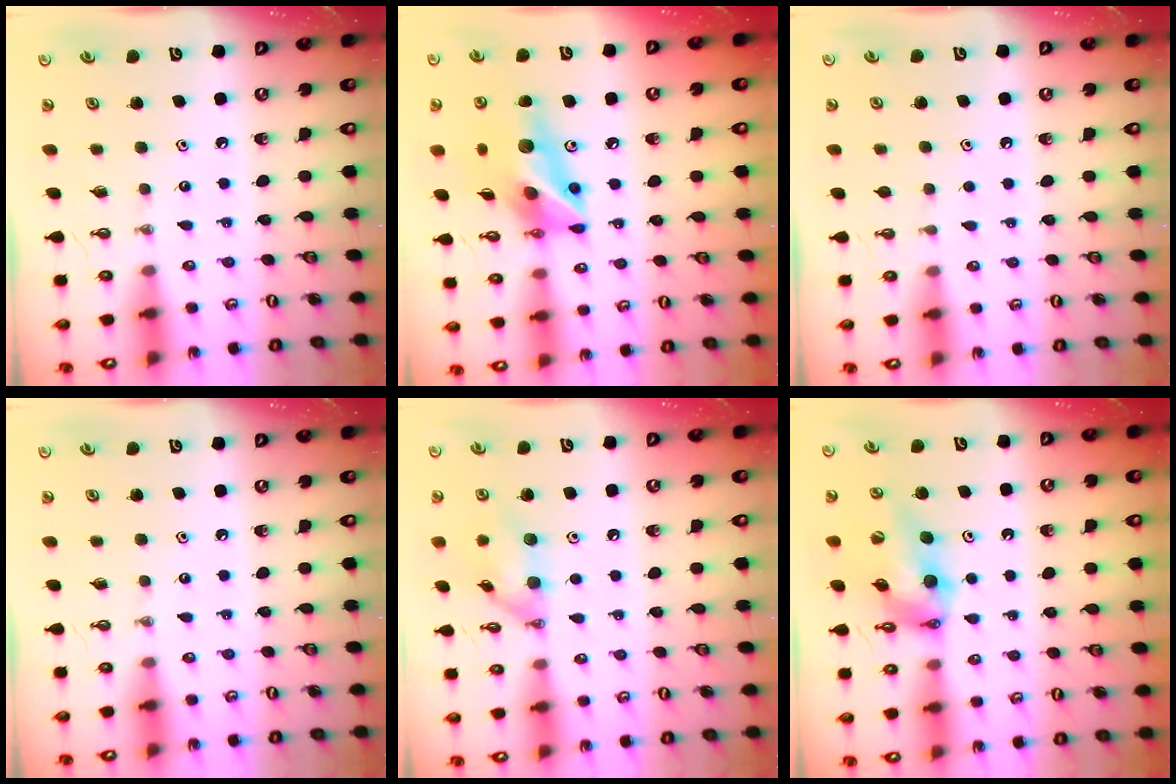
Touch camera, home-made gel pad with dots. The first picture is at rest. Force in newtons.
{"total": 14.7, "press": 14.4, "slide": 2.9}
{"total": 1.2, "press": 0.5, "slide": 1.0}
{"total": 0.0}
{"total": 11.6, "press": 11.6, "slide": 0.4}
{"total": 10.8, "press": 10.7, "slide": 1.5}